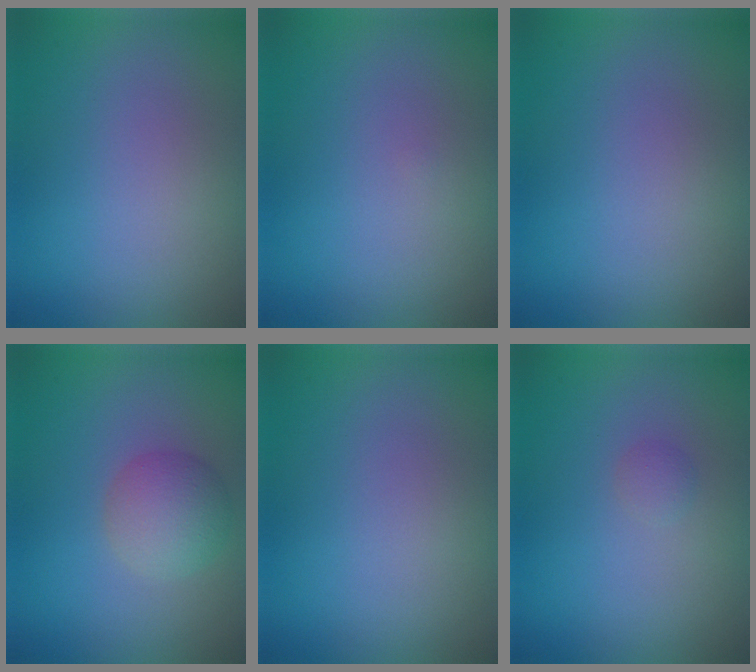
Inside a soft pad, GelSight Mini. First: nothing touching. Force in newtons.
{"total": 0.0}
{"total": 0.0}
{"total": 3.1, "press": 3.1, "slide": 0.1}
{"total": 0.0}
{"total": 0.7, "press": 0.7, "slide": 0.1}